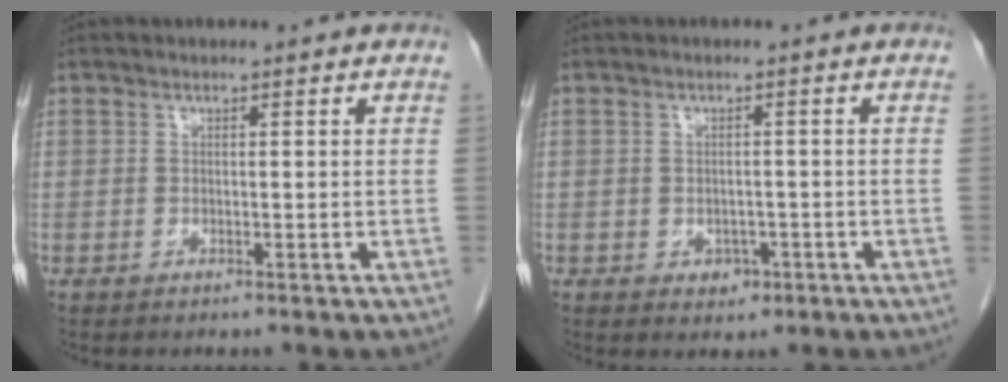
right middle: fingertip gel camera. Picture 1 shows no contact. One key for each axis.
{"total": 2.2, "fx": -1.0, "fy": 1.6, "fz": 1.1, "tx": -0.014, "ty": 0.002, "tz": -0.005}